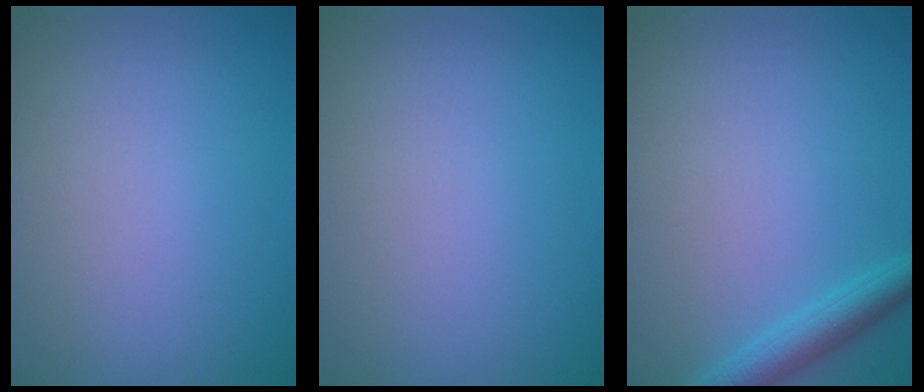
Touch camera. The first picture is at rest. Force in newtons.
{"total": 0.0}
{"total": 2.7, "press": 2.7, "slide": 0.1}